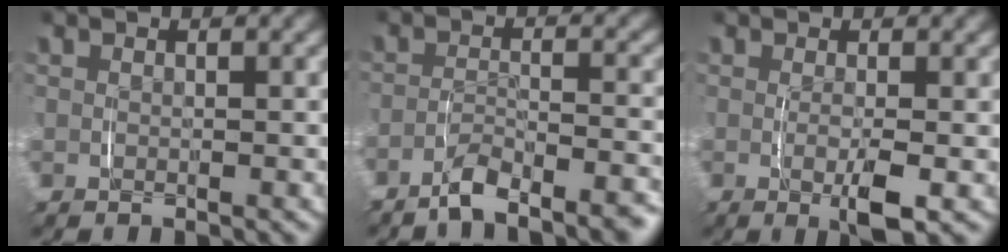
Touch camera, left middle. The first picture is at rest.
{"total": 4.1, "force": [-3.5, 0.8, 1.9], "torque": [-0.030, 0.002, -0.063]}
{"total": 2.8, "force": [-0.5, 0.4, 2.7], "torque": [-0.044, -0.010, -0.006]}